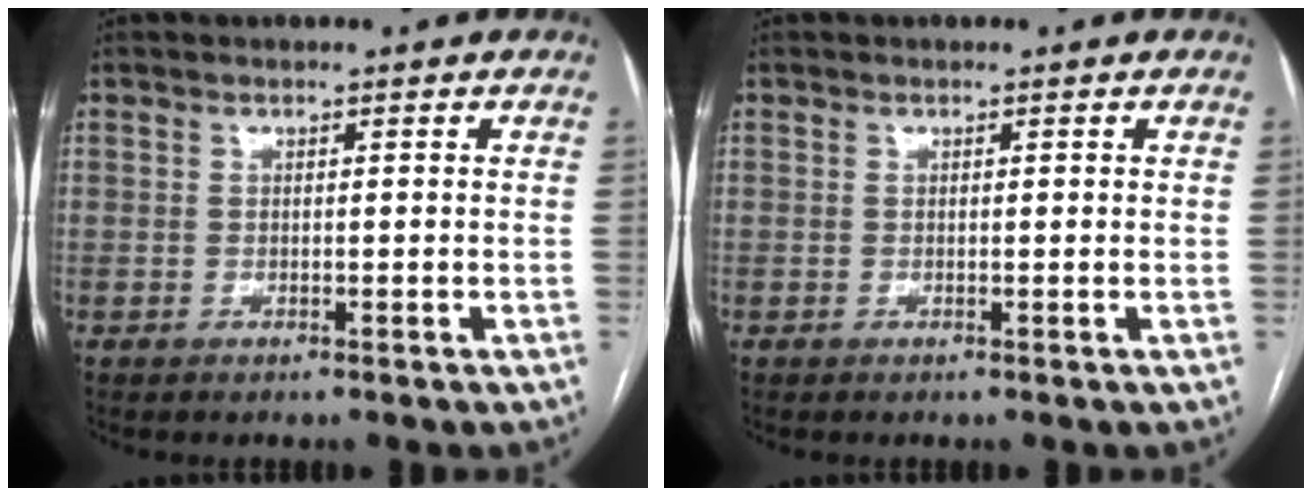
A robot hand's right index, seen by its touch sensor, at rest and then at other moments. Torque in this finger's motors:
{"motor_torque": [-0.13, 0.00, 0.10, 0.01]}